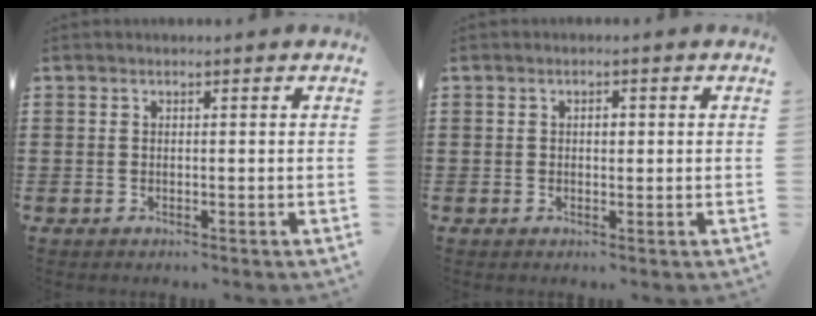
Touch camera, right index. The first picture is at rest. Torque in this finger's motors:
{"motor_torque": [0.31, -0.21, 0.01, 0.04]}